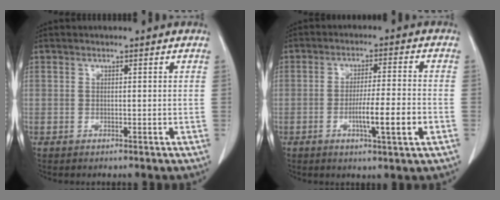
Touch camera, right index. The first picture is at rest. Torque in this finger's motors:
{"motor_torque": [1.45, -0.63, 0.71, 0.15]}